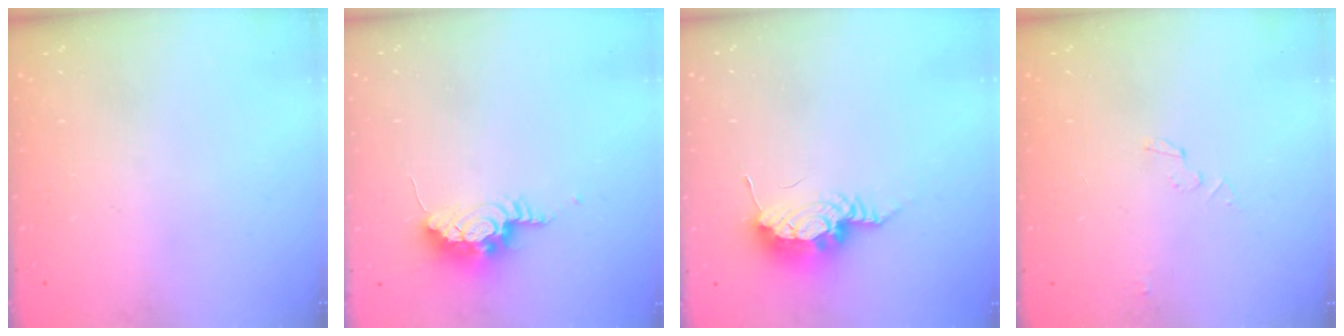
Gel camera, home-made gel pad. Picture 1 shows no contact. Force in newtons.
{"total": 8.5, "press": 8.3, "slide": 1.9}
{"total": 8.6, "press": 8.6, "slide": 0.5}
{"total": 2.9, "press": 2.9, "slide": 0.3}